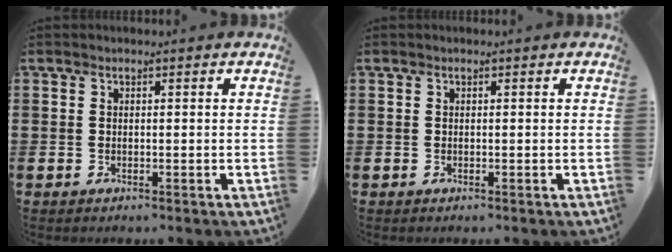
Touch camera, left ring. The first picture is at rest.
{"total": 0.0}